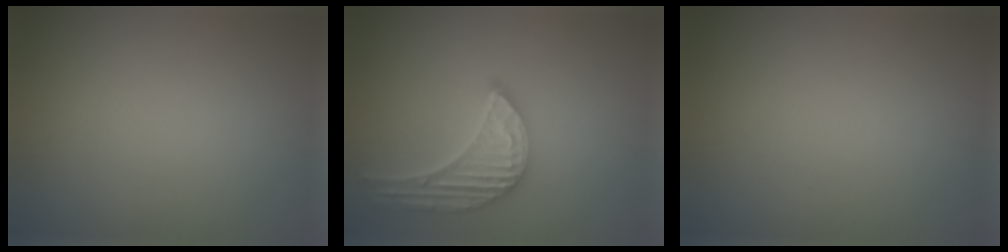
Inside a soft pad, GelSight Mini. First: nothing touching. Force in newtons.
{"total": 5.3, "press": 4.1, "slide": 3.3}
{"total": 0.0}